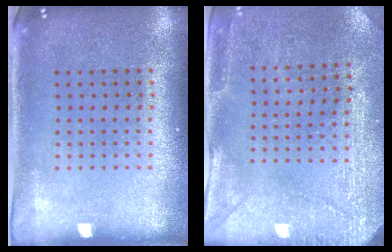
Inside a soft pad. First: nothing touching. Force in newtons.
{"total": 2.9, "press": 2.7, "slide": 1.0}